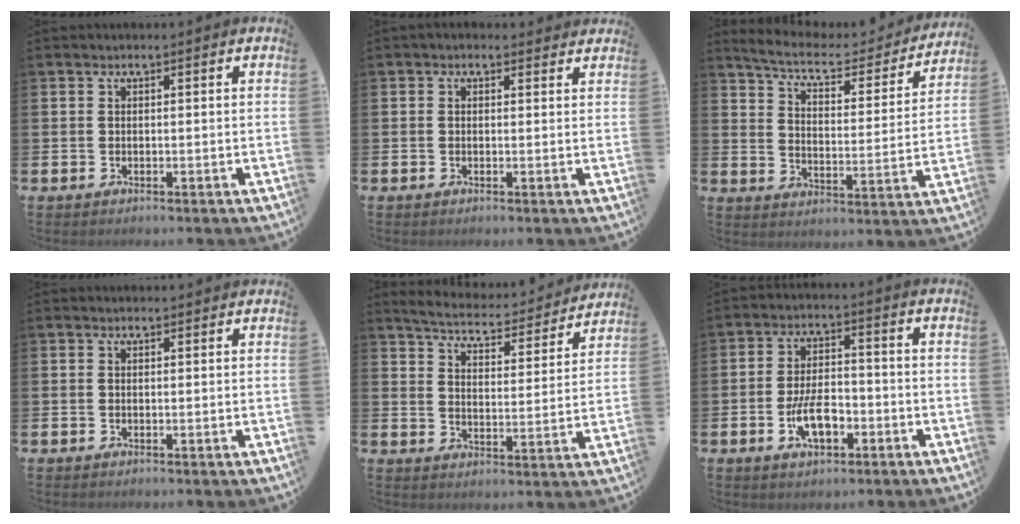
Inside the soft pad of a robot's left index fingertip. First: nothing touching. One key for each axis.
{"total": 0.8, "fx": 0.6, "fy": 0.5, "fz": 0.2, "tx": -0.003, "ty": 0.007, "tz": 0.009}
{"total": 6.9, "fx": 6.1, "fy": 1.7, "fz": 2.7, "tx": -0.075, "ty": -0.045, "tz": 0.096}
{"total": 0.5, "fx": 0.5, "fy": 0.2, "fz": 0.1, "tx": 0.008, "ty": -0.003, "tz": 0.007}
{"total": 5.6, "fx": 5.5, "fy": 0.4, "fz": 1.1, "tx": -0.046, "ty": -0.044, "tz": 0.091}
{"total": 6.0, "fx": -2.2, "fy": 2.9, "fz": 4.8, "tx": -0.086, "ty": 0.005, "tz": -0.042}